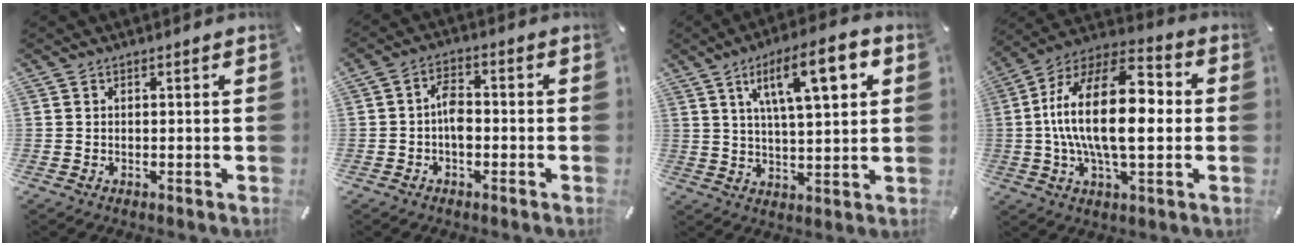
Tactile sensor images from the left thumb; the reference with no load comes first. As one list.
[{"total": 5.2, "force": [-1.3, 2.9, 4.0], "torque": [-0.085, 0.008, -0.025]}, {"total": 14.8, "force": [6.6, 4.6, 12.4], "torque": [-0.200, -0.010, 0.103]}, {"total": 21.9, "force": [-0.3, 10.3, 19.3], "torque": [-0.371, 0.000, -0.010]}]